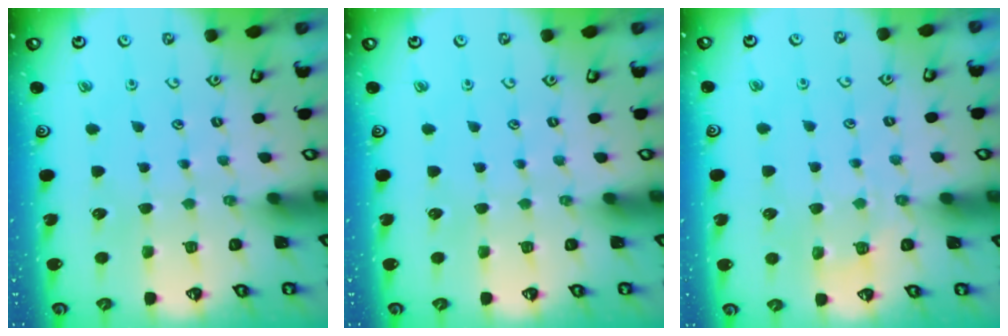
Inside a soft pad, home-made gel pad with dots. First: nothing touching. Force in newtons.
{"total": 0.0}
{"total": 3.0, "press": 2.6, "slide": 1.5}